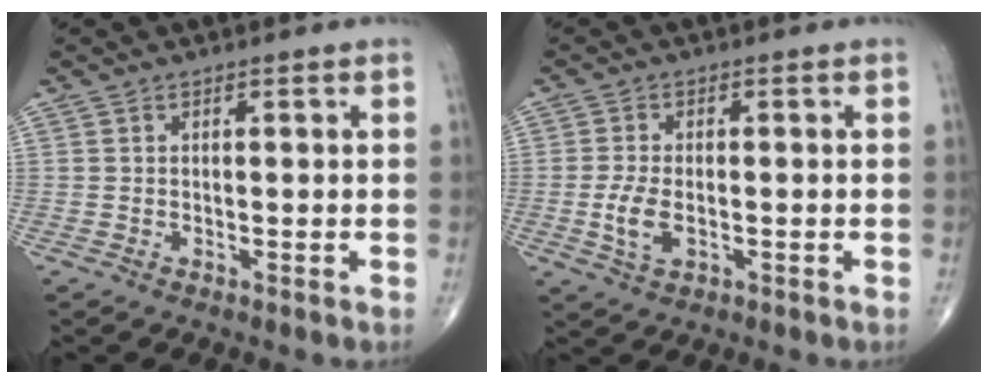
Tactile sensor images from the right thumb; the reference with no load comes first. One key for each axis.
{"total": 4.9, "fx": -1.1, "fy": 2.6, "fz": 4.0, "tx": -0.086, "ty": -0.003, "tz": -0.019}